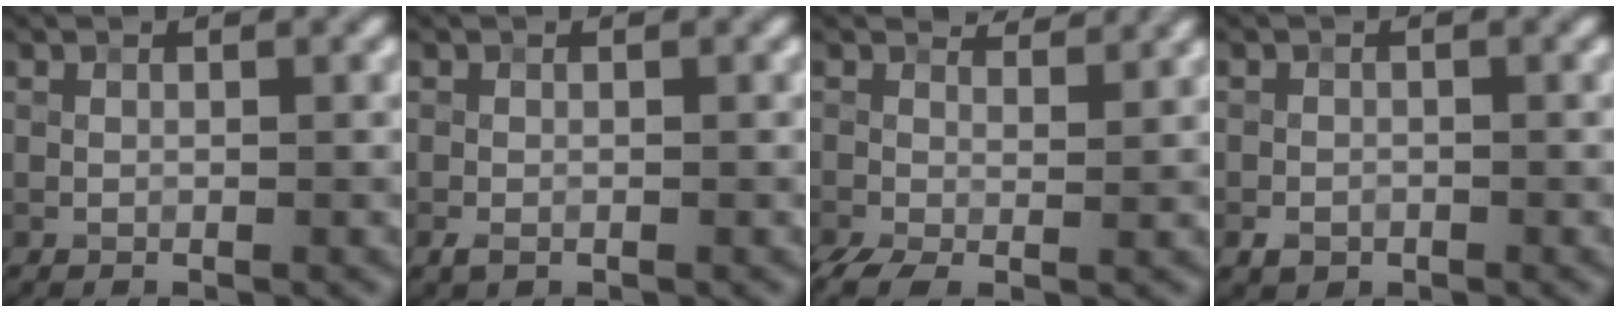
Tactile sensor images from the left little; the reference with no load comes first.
{"total": 1.0, "force": [-0.5, 0.7, 0.6], "torque": [-0.015, -0.002, -0.010]}
{"total": 3.7, "force": [0.6, 2.0, 3.0], "torque": [-0.078, -0.005, 0.005]}
{"total": 1.0, "force": [-0.4, 0.9, 0.3], "torque": [-0.002, -0.002, -0.011]}